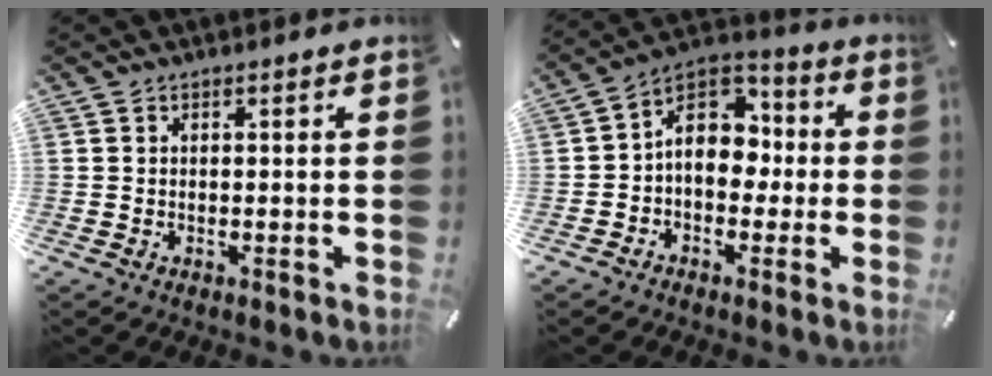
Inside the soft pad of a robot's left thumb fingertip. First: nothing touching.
{"total": 10.7, "force": [0.0, 8.4, 6.7], "torque": [-0.114, 0.004, -0.002]}